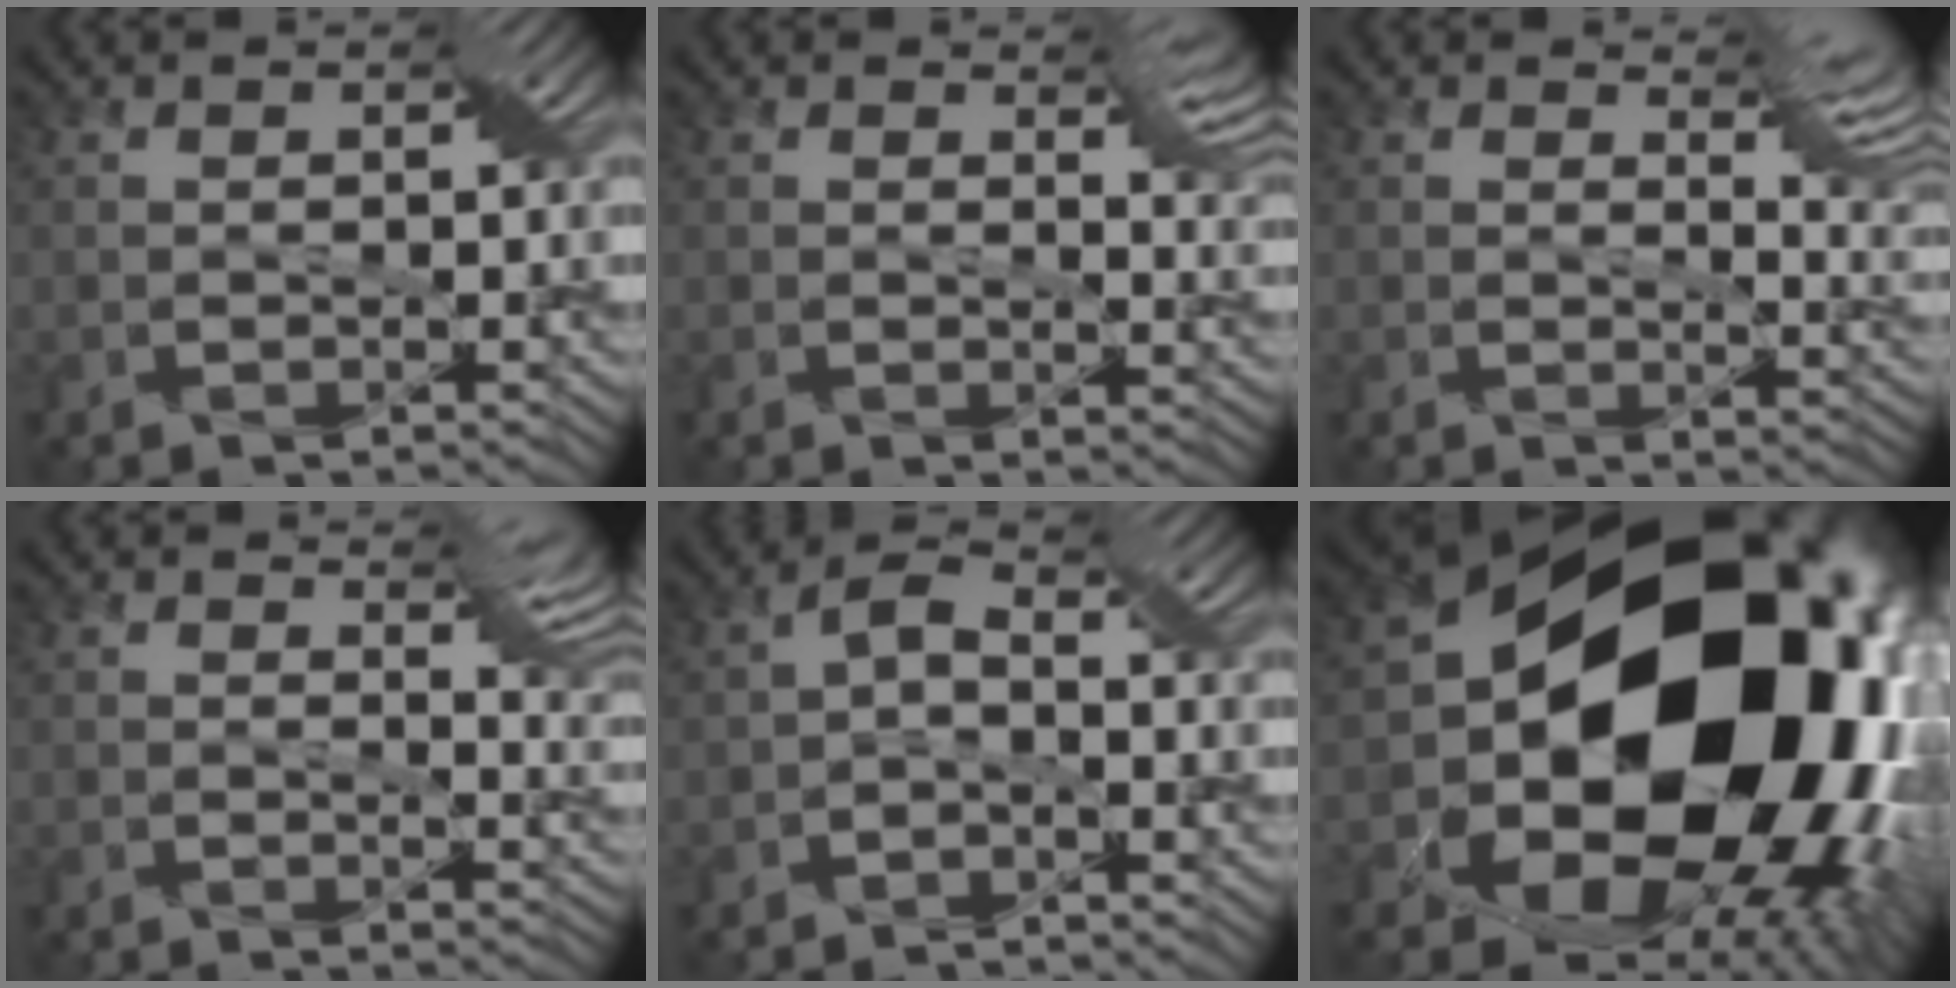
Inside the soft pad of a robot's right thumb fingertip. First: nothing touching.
{"total": 4.0, "force": [2.3, 1.5, 2.9], "torque": [-0.048, -0.007, 0.031]}
{"total": 5.1, "force": [3.0, 1.8, 3.7], "torque": [-0.070, -0.013, 0.046]}
{"total": 4.6, "force": [2.7, 1.8, 3.2], "torque": [-0.059, -0.011, 0.036]}
{"total": 2.1, "force": [-1.0, 0.6, 1.8], "torque": [-0.051, 0.006, -0.026]}
{"total": 20.5, "force": [0.7, 15.9, 13.0], "torque": [-0.289, -0.083, 0.047]}